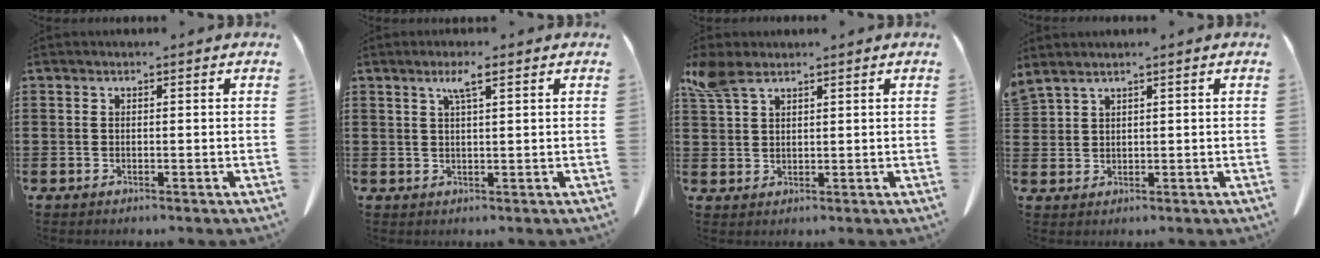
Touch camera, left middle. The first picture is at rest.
{"total": 3.3, "force": [2.0, 0.2, 2.6], "torque": [-0.055, 0.004, 0.032]}
{"total": 4.2, "force": [2.9, 2.1, 2.2], "torque": [-0.053, 0.006, 0.056]}
{"total": 1.5, "force": [1.4, 0.0, 0.4], "torque": [-0.010, -0.002, 0.028]}